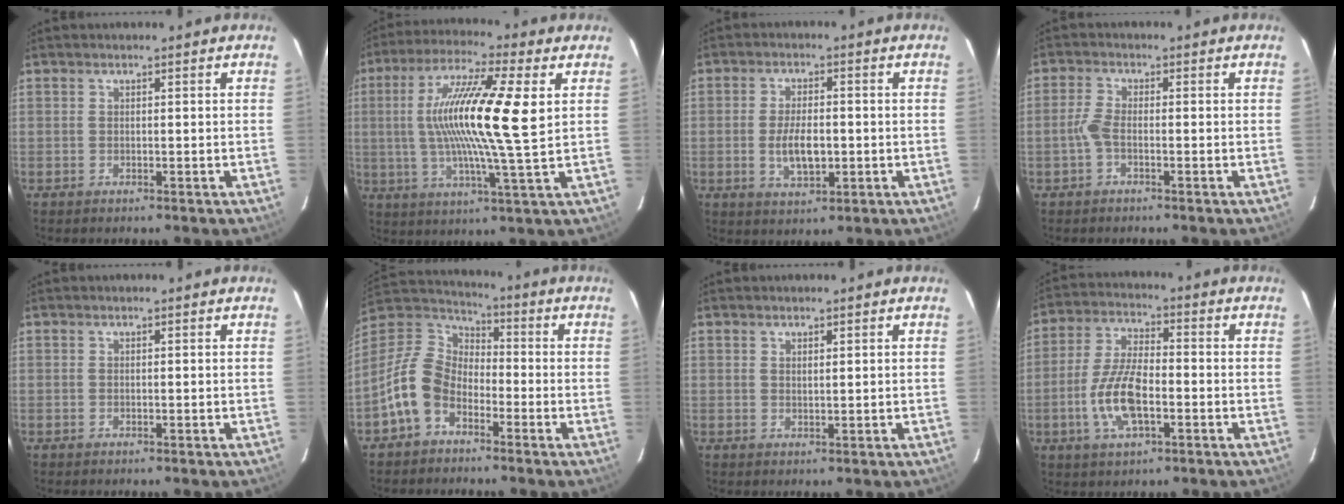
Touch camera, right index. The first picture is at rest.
{"total": 16.8, "force": [2.9, 0.8, 16.6], "torque": [-0.295, 0.005, 0.043]}
{"total": 6.7, "force": [-1.1, 3.1, 5.9], "torque": [-0.114, -0.005, -0.015]}
{"total": 2.6, "force": [-1.1, 0.8, 2.3], "torque": [-0.058, 0.005, -0.024]}
{"total": 0.0}
{"total": 11.2, "force": [-5.6, 7.5, 6.2], "torque": [-0.139, 0.019, -0.115]}
{"total": 1.0, "force": [0.8, 0.3, 0.6], "torque": [-0.011, 0.001, 0.014]}
{"total": 10.9, "force": [-3.3, 4.3, 9.4], "torque": [-0.198, 0.002, -0.063]}